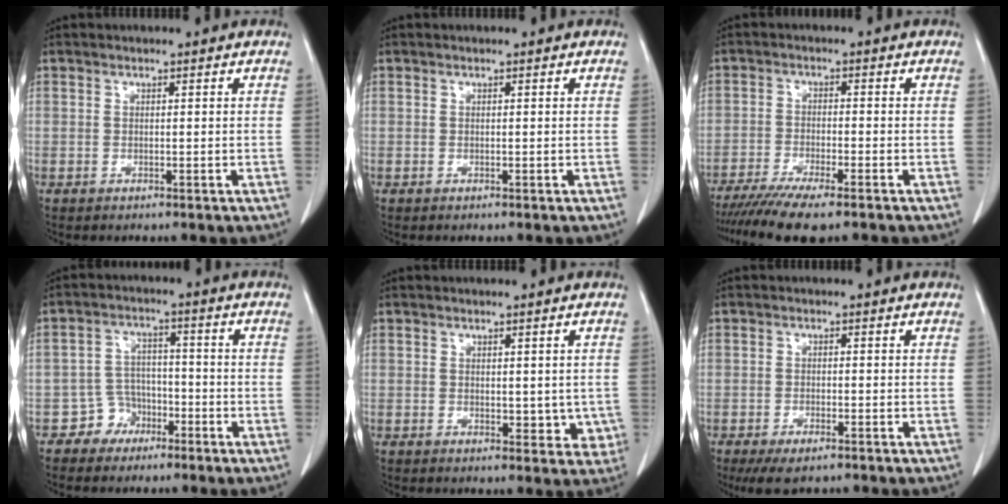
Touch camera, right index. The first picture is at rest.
{"total": 0.0}
{"total": 9.6, "force": [-7.7, 0.6, 5.7], "torque": [-0.089, -0.019, -0.124]}
{"total": 4.5, "force": [-2.8, 3.5, 0.3], "torque": [-0.005, 0.014, -0.046]}
{"total": 3.8, "force": [-0.2, 2.4, 3.0], "torque": [-0.015, -0.004, 0.003]}
{"total": 4.7, "force": [-3.4, 1.4, 3.0], "torque": [-0.054, -0.012, -0.054]}